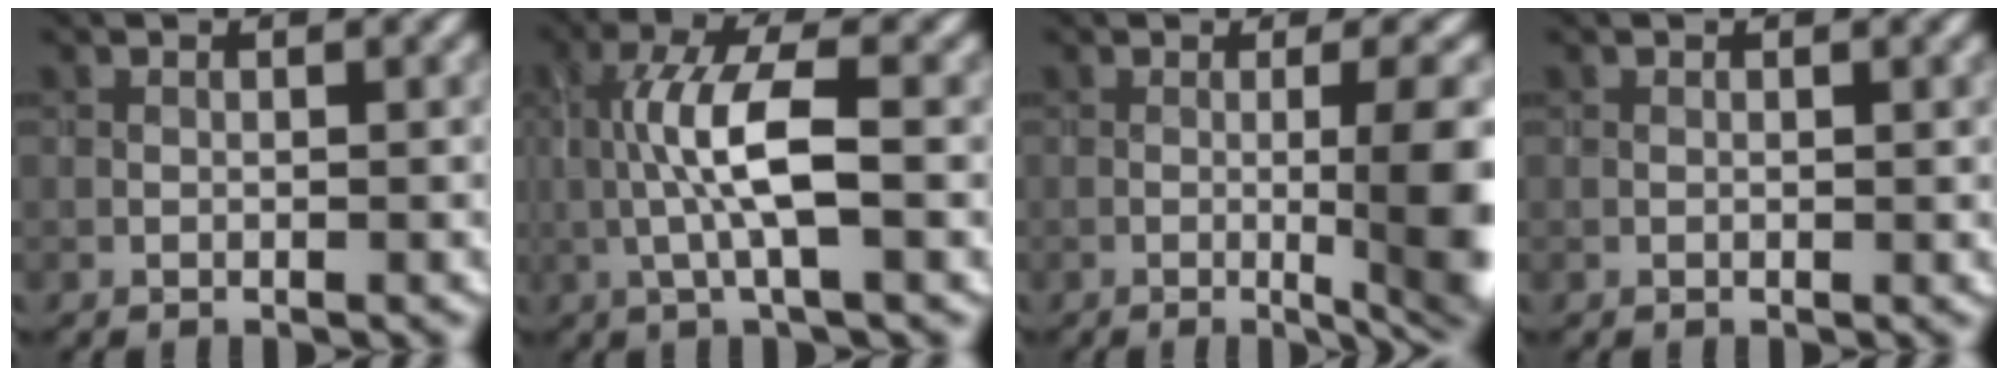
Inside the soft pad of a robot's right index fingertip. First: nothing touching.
{"total": 5.5, "force": [-0.4, 0.9, 5.4], "torque": [-0.113, 0.013, -0.011]}
{"total": 8.2, "force": [-1.5, 1.8, 7.9], "torque": [-0.098, -0.003, -0.015]}
{"total": 0.0}